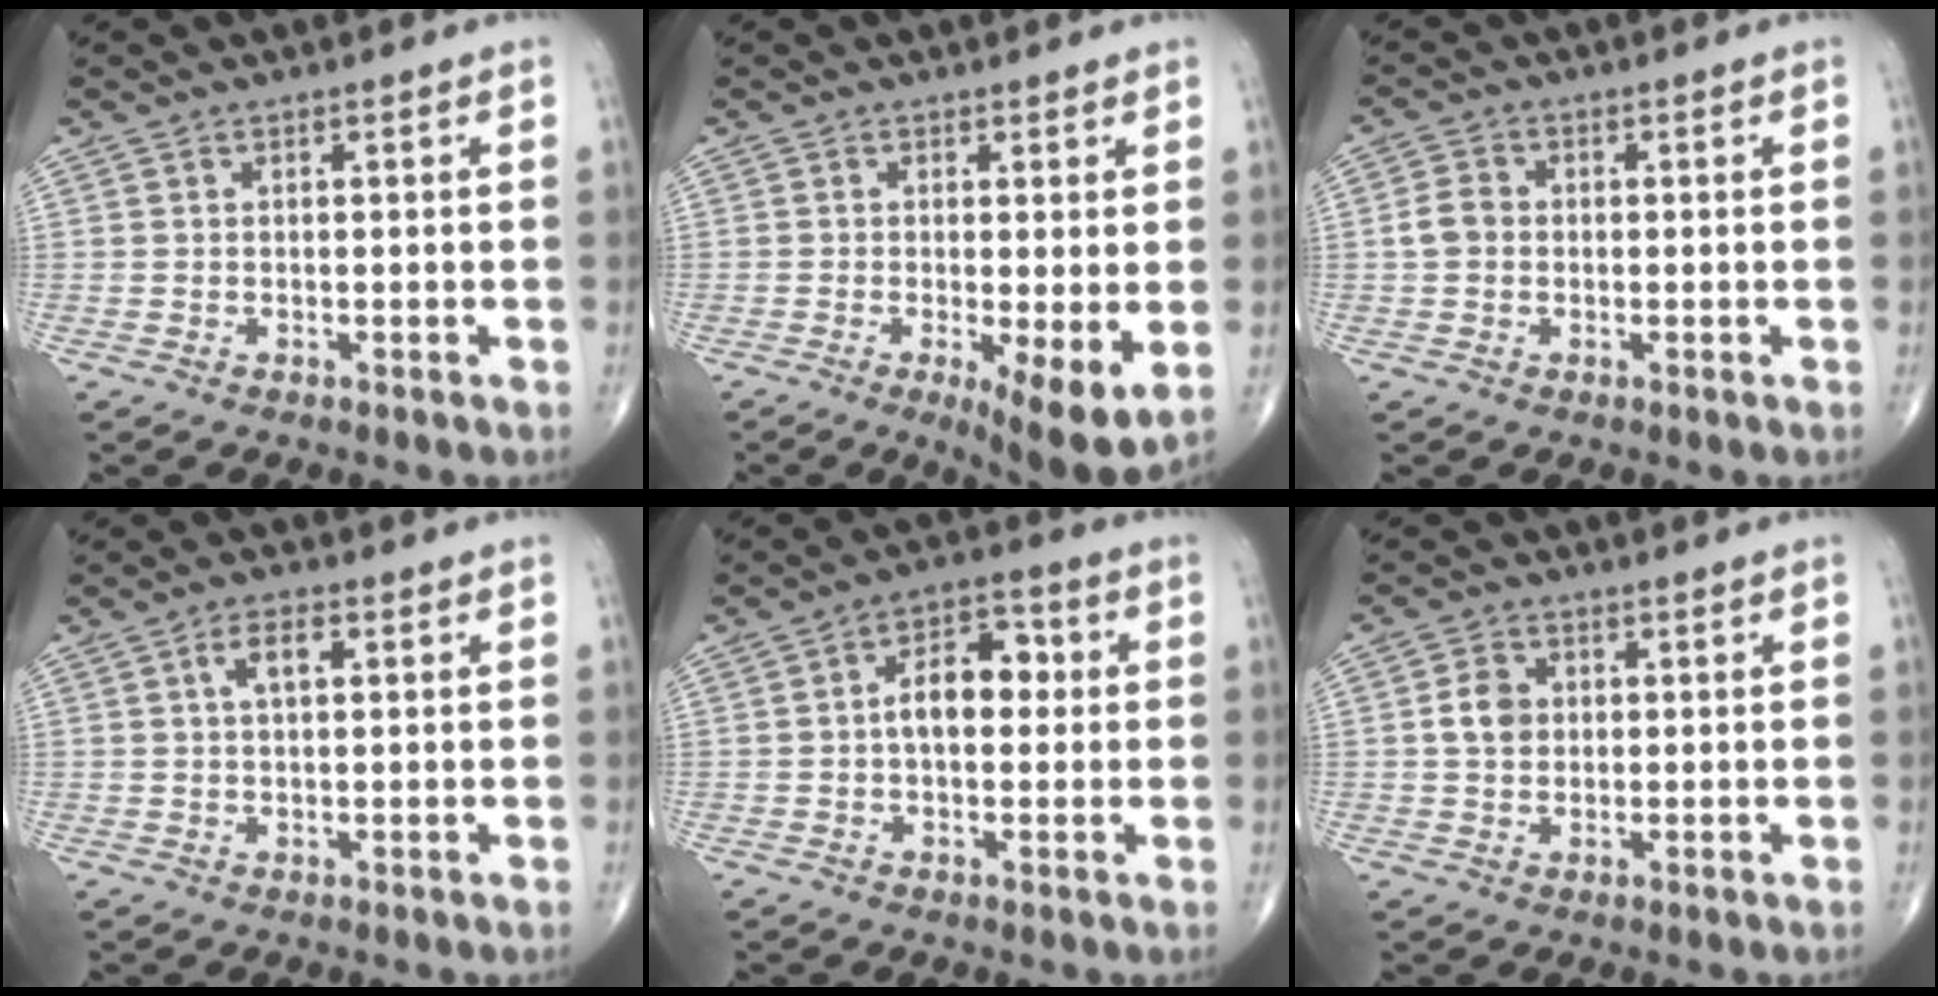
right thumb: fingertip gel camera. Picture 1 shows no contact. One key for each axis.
{"total": 8.4, "fx": -1.5, "fy": 2.2, "fz": 8.0, "tx": -0.124, "ty": -0.027, "tz": -0.022}
{"total": 3.6, "fx": -0.2, "fy": 3.0, "fz": 2.0, "tx": -0.036, "ty": 0.010, "tz": -0.009}
{"total": 4.0, "fx": 1.1, "fy": 1.8, "fz": 3.3, "tx": -0.059, "ty": 0.009, "tz": 0.018}
{"total": 8.6, "fx": 0.4, "fy": 5.2, "fz": 6.9, "tx": -0.088, "ty": 0.025, "tz": -0.003}
{"total": 4.5, "fx": 0.4, "fy": 3.6, "fz": 2.7, "tx": -0.039, "ty": 0.005, "tz": 0.004}